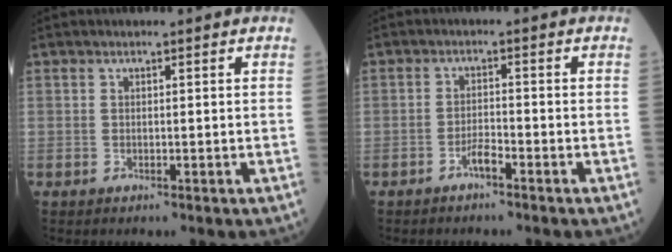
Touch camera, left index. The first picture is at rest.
{"total": 2.0, "force": [-1.6, 0.2, 1.2], "torque": [-0.025, 0.001, -0.031]}